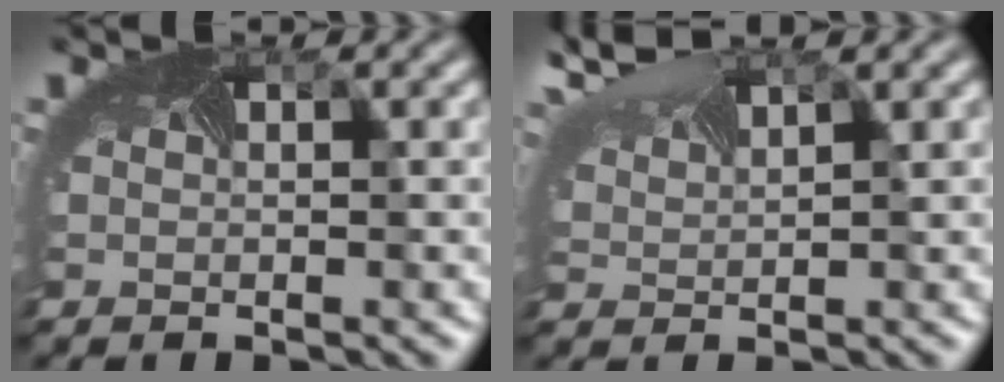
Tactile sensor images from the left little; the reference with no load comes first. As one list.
[{"total": 4.7, "force": [3.4, 1.5, 2.7], "torque": [-0.078, 0.021, 0.065]}]